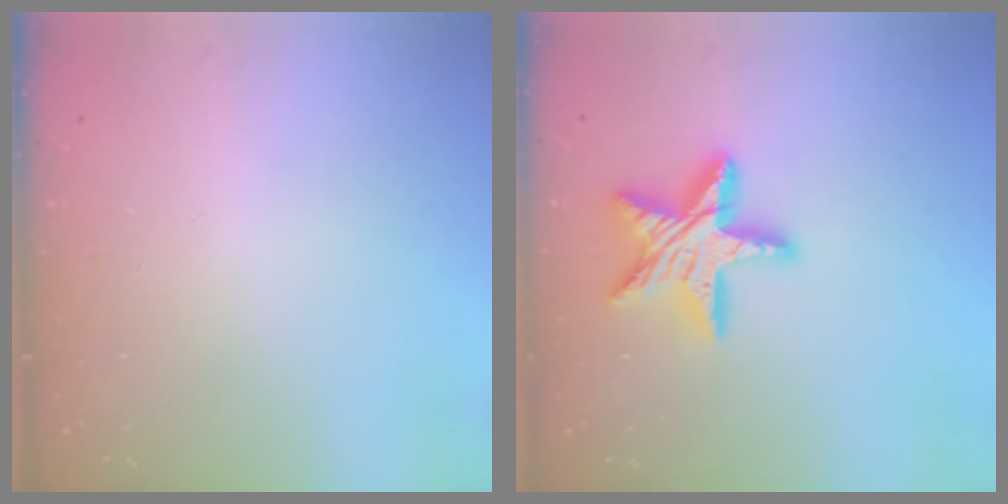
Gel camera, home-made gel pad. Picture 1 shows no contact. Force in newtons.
{"total": 17.0, "press": 17.0, "slide": 1.4}